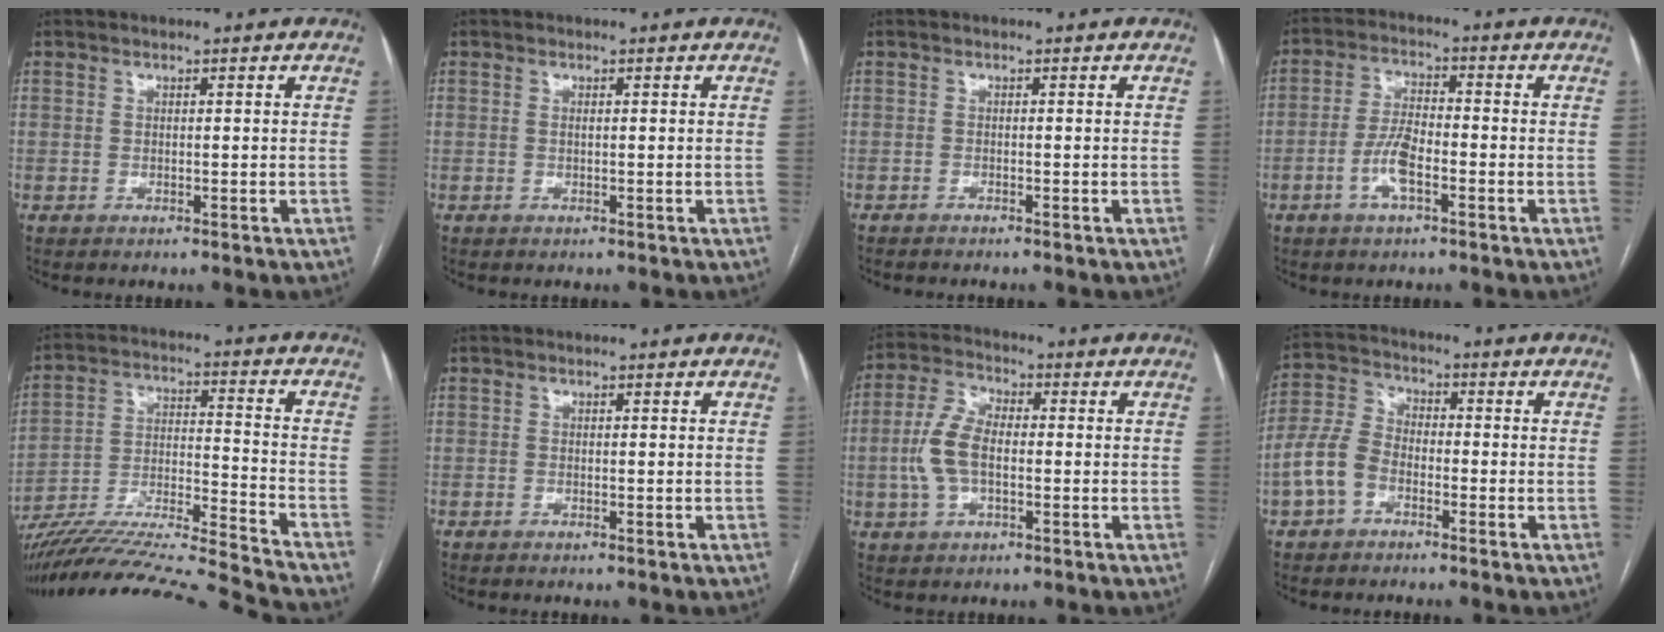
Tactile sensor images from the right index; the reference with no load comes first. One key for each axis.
{"total": 0.6, "fx": 0.1, "fy": 0.2, "fz": 0.5, "tx": -0.013, "ty": -0.001, "tz": 0.003}
{"total": 1.4, "fx": -1.3, "fy": 0.1, "fz": 0.6, "tx": -0.009, "ty": -0.001, "tz": -0.016}
{"total": 6.1, "fx": -2.3, "fy": 2.0, "fz": 5.3, "tx": -0.112, "ty": 0.007, "tz": -0.045}
{"total": 23.5, "fx": -21.9, "fy": -1.9, "fz": 8.5, "tx": -0.152, "ty": -0.027, "tz": -0.349}
{"total": 0.0}
{"total": 8.1, "fx": -0.8, "fy": 4.1, "fz": 6.9, "tx": -0.163, "ty": 0.015, "tz": -0.016}
{"total": 6.7, "fx": -2.9, "fy": 4.3, "fz": 4.2, "tx": -0.114, "ty": 0.016, "tz": -0.067}